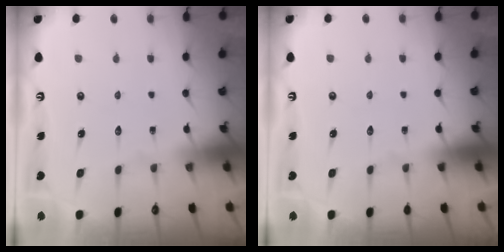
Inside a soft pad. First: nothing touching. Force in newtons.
{"total": 0.0}